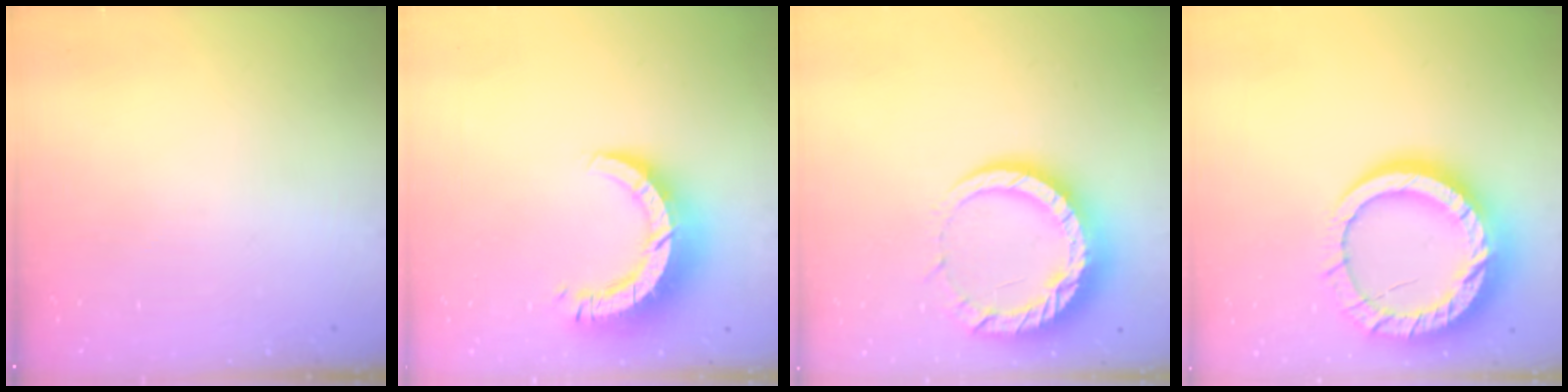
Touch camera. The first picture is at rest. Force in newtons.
{"total": 11.0, "press": 11.0, "slide": 1.0}
{"total": 14.0, "press": 14.0, "slide": 1.2}
{"total": 20.2, "press": 20.1, "slide": 2.0}